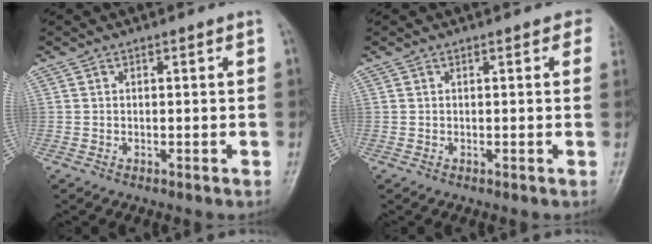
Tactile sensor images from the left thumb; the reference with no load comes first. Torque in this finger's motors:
{"motor_torque": [1.95, 1.55, 0.43, -0.01, 0.00]}